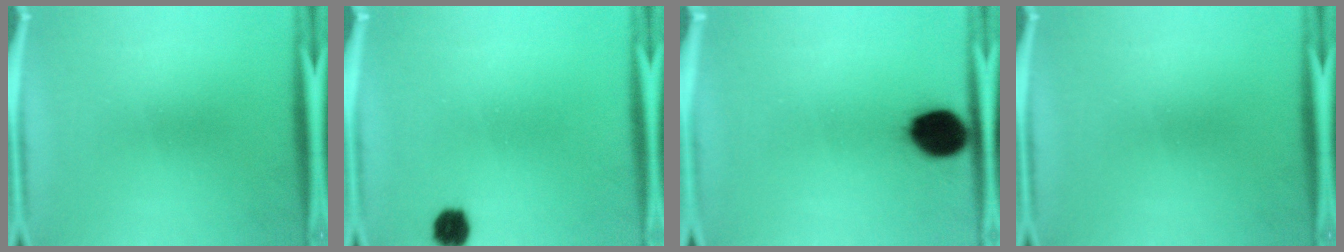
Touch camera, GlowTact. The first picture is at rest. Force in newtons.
{"total": 4.0}
{"total": 11.2}
{"total": 0.0}